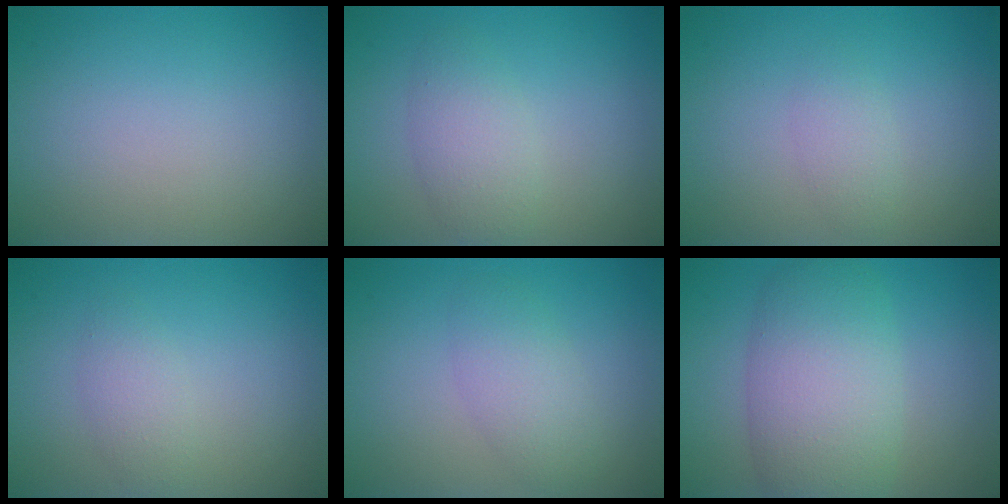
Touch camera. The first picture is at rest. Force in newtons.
{"total": 2.7, "press": 2.7, "slide": 0.1}
{"total": 1.4, "press": 1.4, "slide": 0.1}
{"total": 1.7, "press": 1.7, "slide": 0.0}
{"total": 2.7, "press": 2.7, "slide": 0.1}
{"total": 7.4, "press": 7.4, "slide": 0.4}